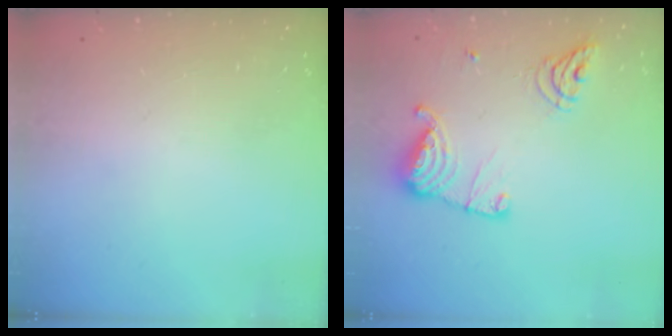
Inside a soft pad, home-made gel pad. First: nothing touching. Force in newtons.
{"total": 13.2, "press": 13.2, "slide": 1.2}